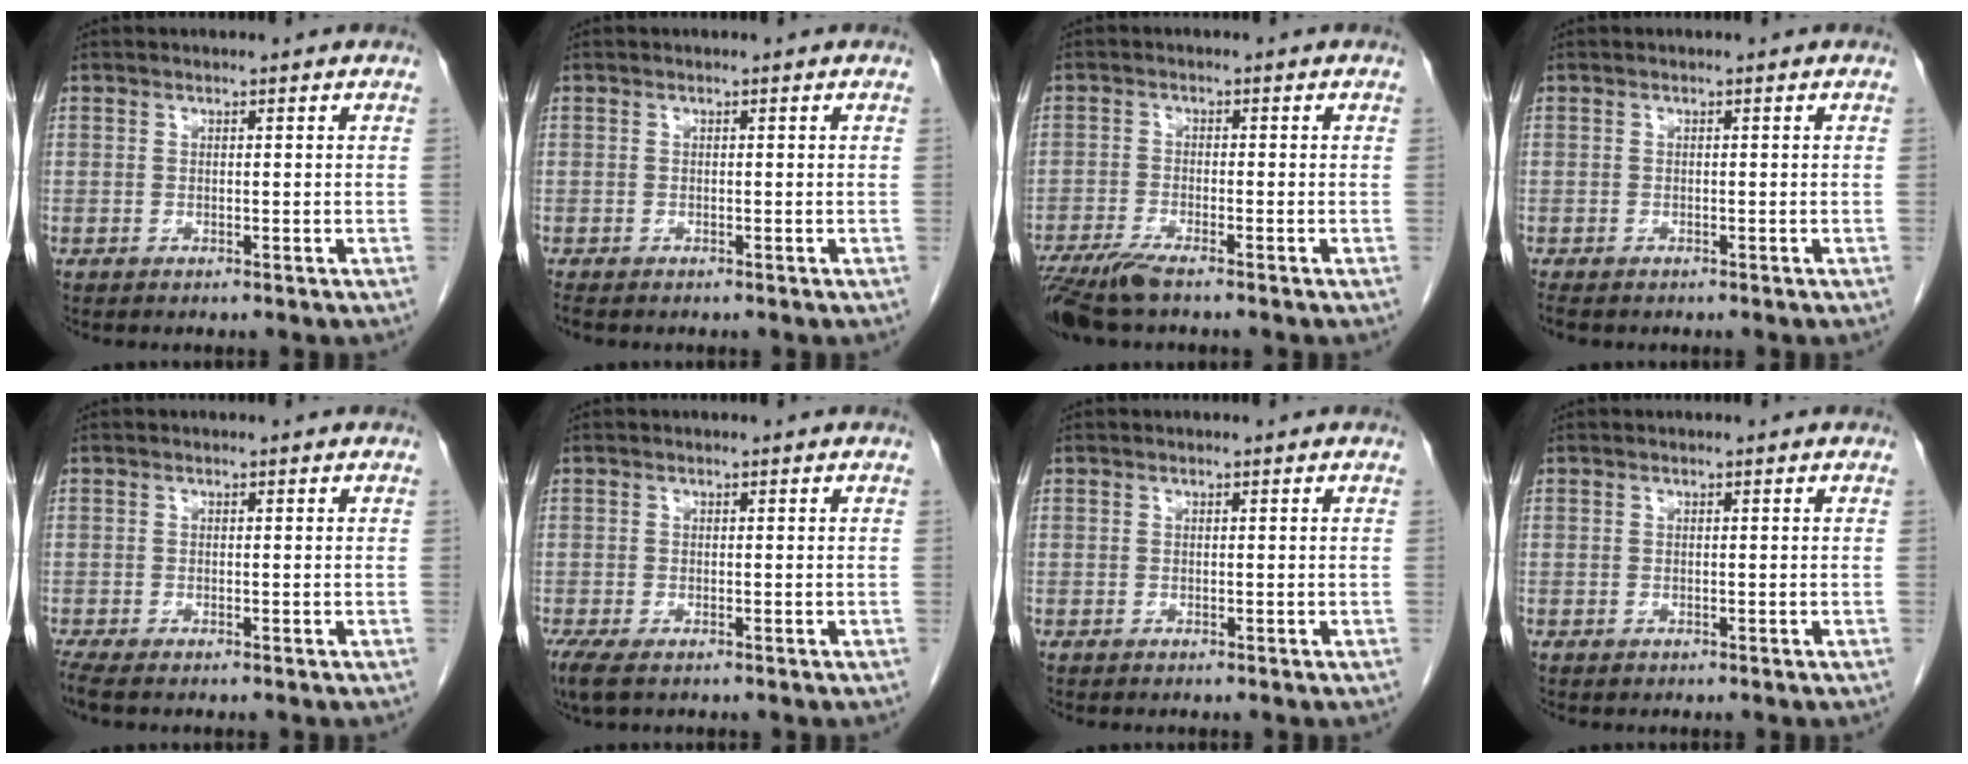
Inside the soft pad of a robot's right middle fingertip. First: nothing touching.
{"total": 1.1, "force": [-0.9, 0.3, 0.4], "torque": [-0.013, -0.003, -0.014]}
{"total": 6.3, "force": [-4.8, 0.5, 4.0], "torque": [-0.074, -0.017, -0.089]}
{"total": 1.9, "force": [-1.6, 0.7, 0.8], "torque": [-0.016, -0.005, -0.019]}
{"total": 1.8, "force": [-1.5, 0.1, 0.9], "torque": [-0.022, -0.007, -0.029]}
{"total": 4.0, "force": [-2.6, 1.4, 2.6], "torque": [-0.057, -0.015, -0.043]}
{"total": 0.0}
{"total": 0.0}